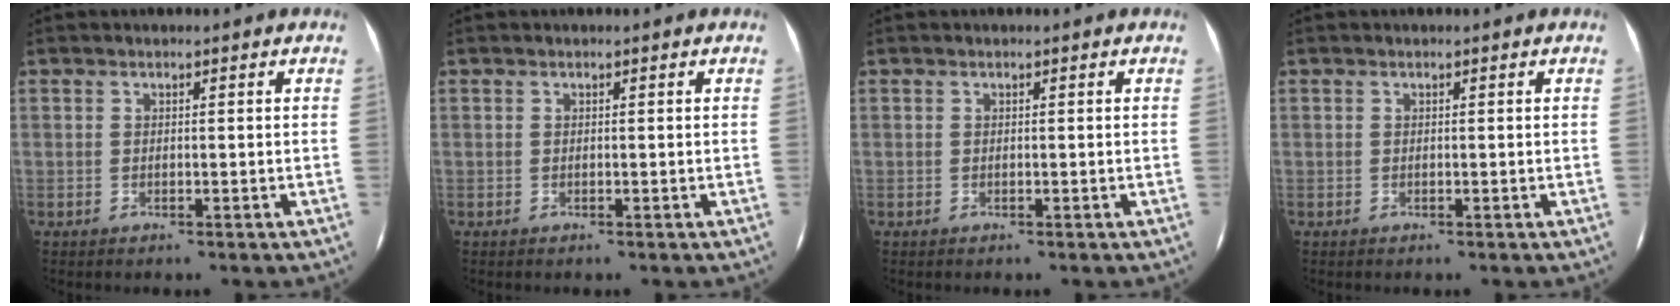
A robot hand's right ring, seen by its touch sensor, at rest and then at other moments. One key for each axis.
{"total": 0.0}
{"total": 0.0}
{"total": 0.0}